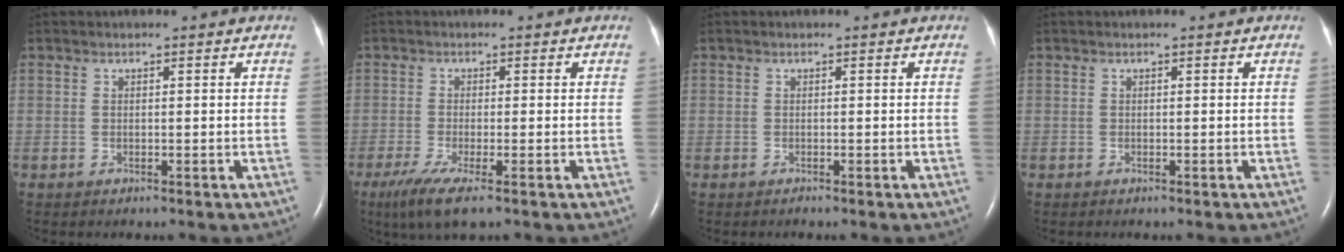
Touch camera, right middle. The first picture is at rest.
{"total": 5.5, "force": [-3.2, 0.6, 4.4], "torque": [-0.091, -0.020, -0.059]}
{"total": 0.0}
{"total": 0.0}